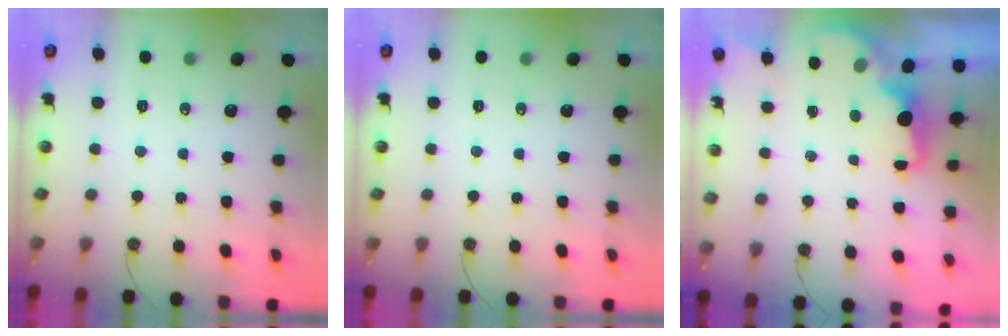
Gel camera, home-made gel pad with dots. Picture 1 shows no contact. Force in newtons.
{"total": 0.0}
{"total": 2.3, "press": 2.1, "slide": 0.8}